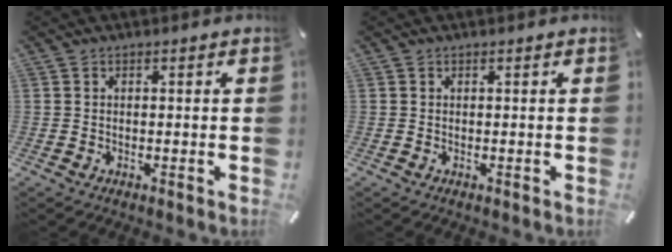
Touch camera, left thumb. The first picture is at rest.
{"total": 0.0}